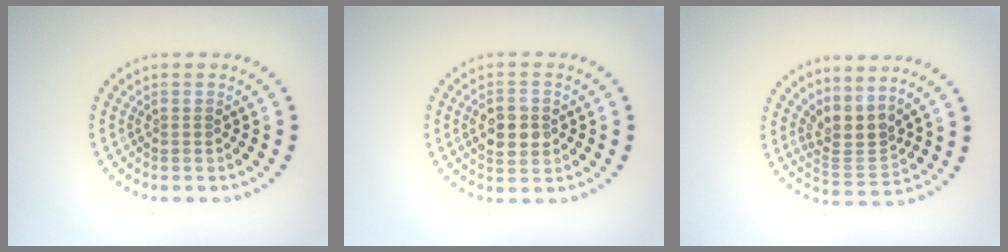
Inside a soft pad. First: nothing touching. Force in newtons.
{"total": 3.4, "press": 3.4, "slide": 0.2}
{"total": 3.1, "press": 2.2, "slide": 2.2}